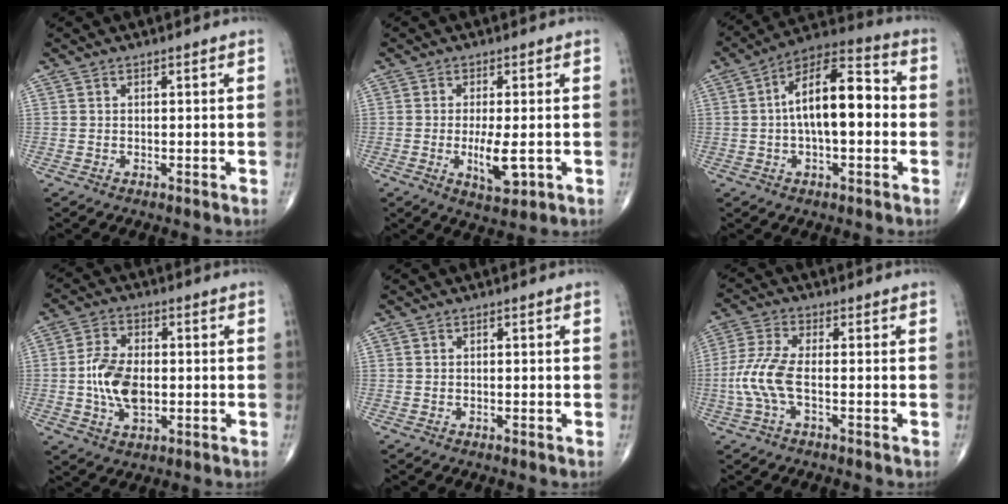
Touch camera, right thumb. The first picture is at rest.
{"total": 6.2, "force": [-1.1, 2.1, 5.8], "torque": [-0.102, -0.013, -0.014]}
{"total": 15.4, "force": [0.3, 6.9, 13.8], "torque": [-0.218, 0.040, -0.008]}
{"total": 9.7, "force": [-0.9, 5.7, 7.9], "torque": [-0.143, 0.004, -0.020]}
{"total": 0.0}
{"total": 7.3, "force": [-1.7, 2.5, 6.7], "torque": [-0.175, 0.013, -0.040]}